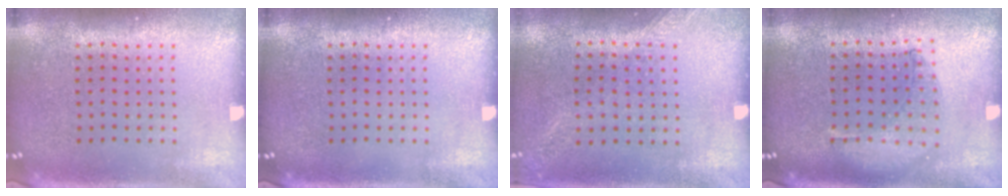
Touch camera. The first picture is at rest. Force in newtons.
{"total": 0.0}
{"total": 1.3, "press": 1.2, "slide": 0.5}
{"total": 1.0, "press": 1.0, "slide": 0.3}